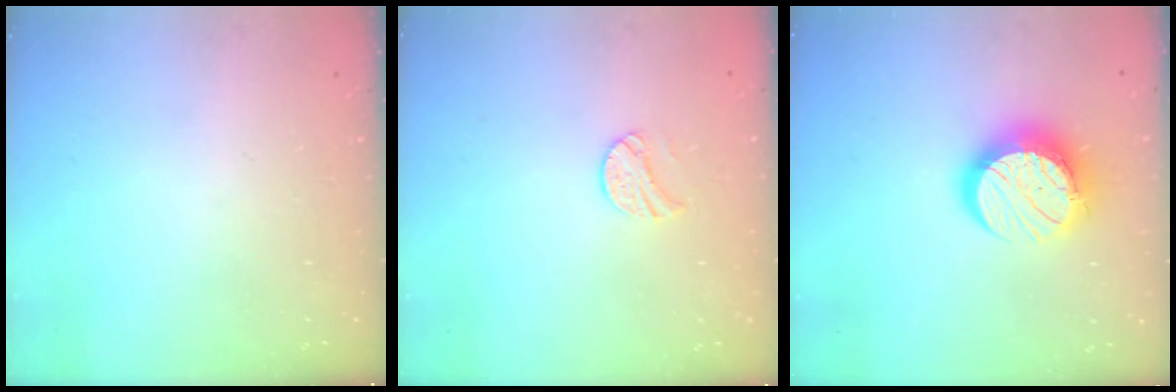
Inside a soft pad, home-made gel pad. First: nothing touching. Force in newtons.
{"total": 9.2, "press": 9.2, "slide": 0.6}
{"total": 14.5, "press": 14.5, "slide": 1.1}